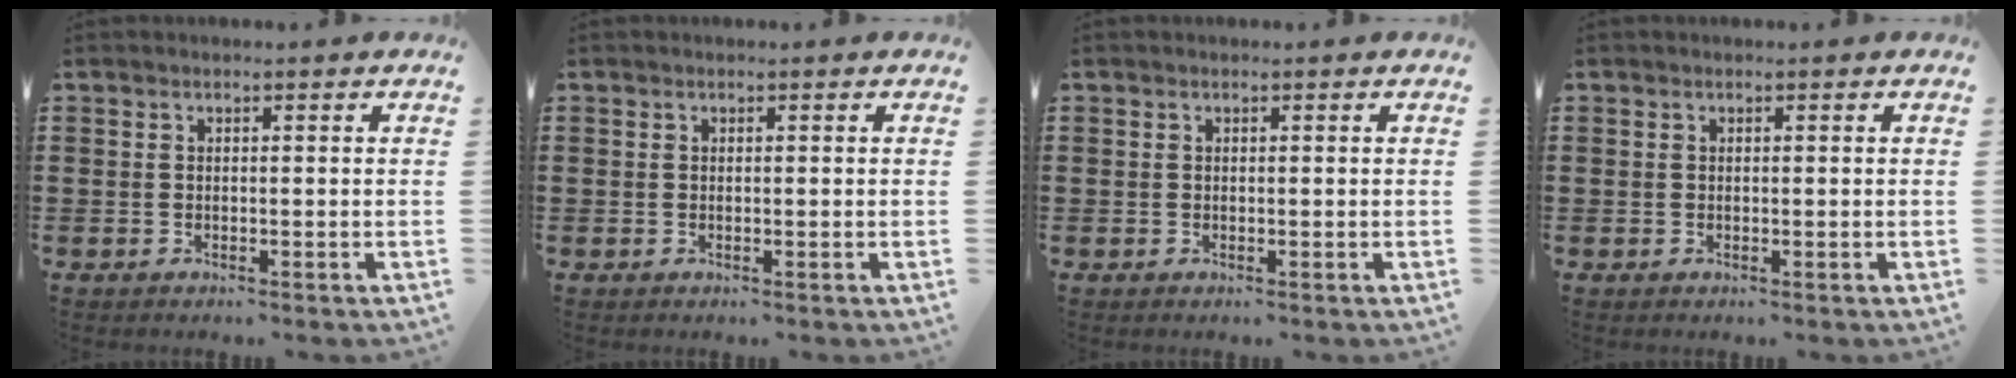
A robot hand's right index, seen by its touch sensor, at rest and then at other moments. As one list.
[{"total": 0.0}, {"total": 0.0}, {"total": 0.0}]